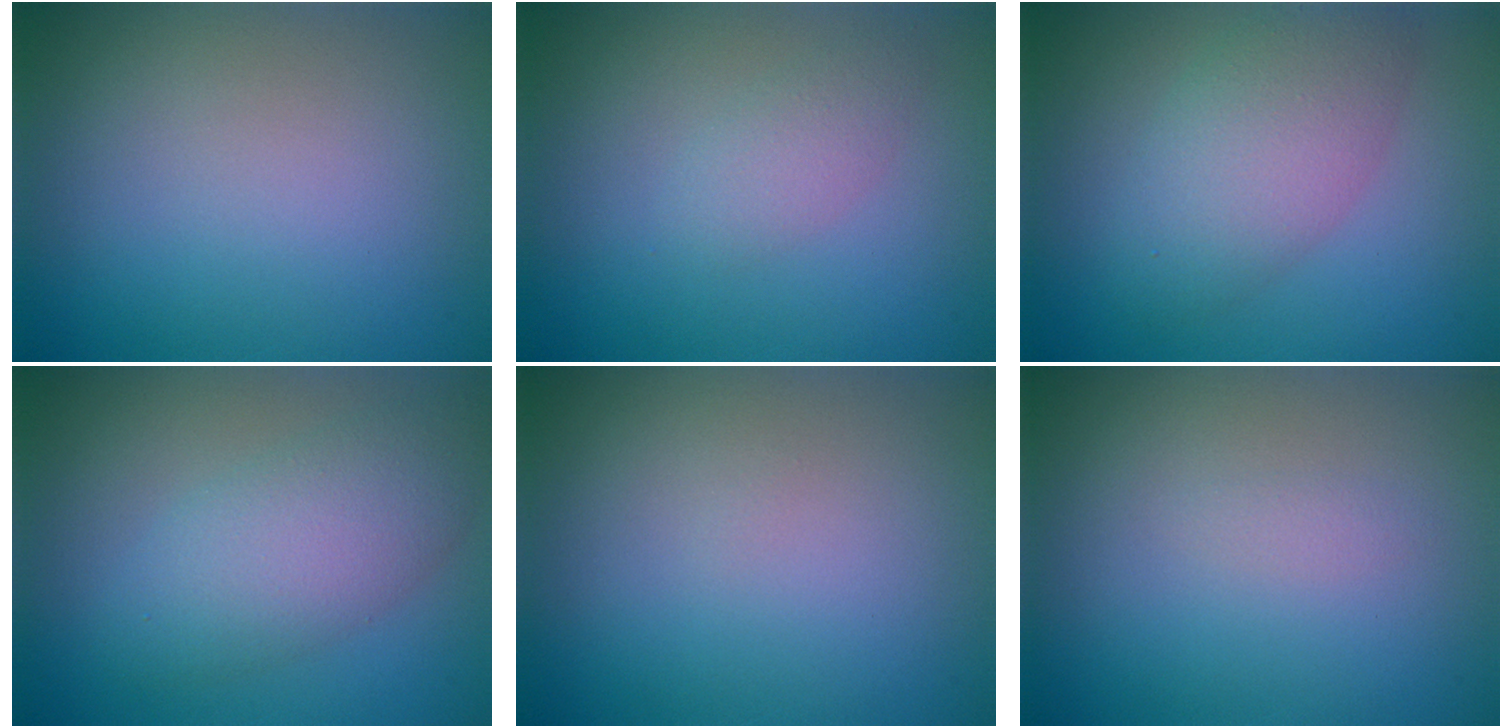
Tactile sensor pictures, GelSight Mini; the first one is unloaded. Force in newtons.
{"total": 1.7, "press": 1.7, "slide": 0.0}
{"total": 4.7, "press": 4.7, "slide": 0.3}
{"total": 4.8, "press": 4.8, "slide": 0.3}
{"total": 0.0}
{"total": 0.6, "press": 0.6, "slide": 0.1}